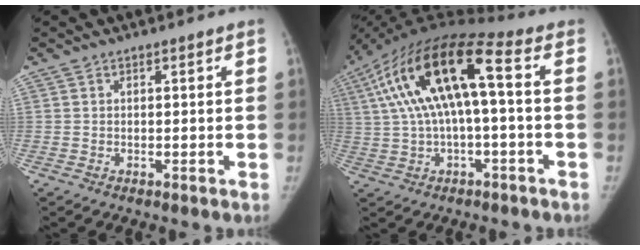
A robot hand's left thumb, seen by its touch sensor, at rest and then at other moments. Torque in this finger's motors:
{"motor_torque": [-0.33, 1.33, 1.98, -0.79, 0.29]}